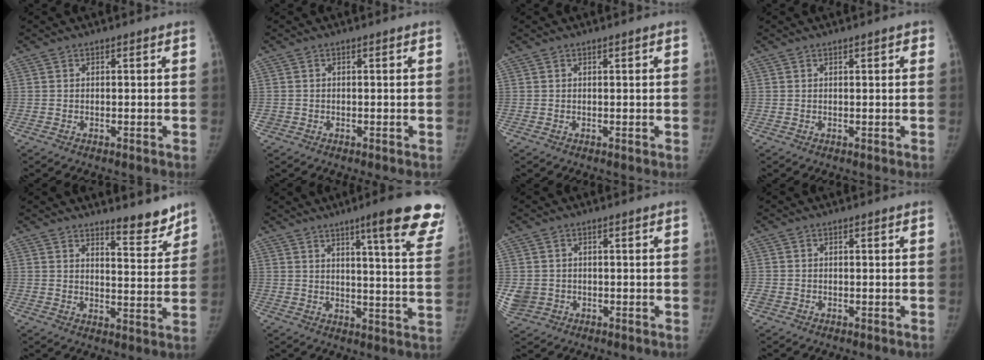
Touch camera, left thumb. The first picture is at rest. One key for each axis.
{"total": 0.7, "fx": -0.2, "fy": 0.7, "fz": 0.0, "tx": 0.006, "ty": 0.002, "tz": -0.003}
{"total": 0.5, "fx": 0.2, "fy": 0.0, "fz": 0.5, "tx": -0.008, "ty": 0.001, "tz": 0.004}
{"total": 1.5, "fx": 0.7, "fy": 0.4, "fz": 1.2, "tx": -0.012, "ty": 0.001, "tz": 0.008}
{"total": 6.6, "fx": 5.7, "fy": 1.6, "fz": 2.9, "tx": -0.015, "ty": -0.052, "tz": 0.083}
{"total": 17.4, "fx": 11.3, "fy": 1.9, "fz": 13.1, "tx": -0.140, "ty": -0.051, "tz": 0.133}
{"total": 5.0, "fx": -1.0, "fy": 4.6, "fz": 1.6, "tx": -0.043, "ty": 0.005, "tz": -0.007}
{"total": 1.2, "fx": -0.5, "fy": 1.1, "fz": 0.4, "tx": -0.006, "ty": 0.001, "tz": -0.009}